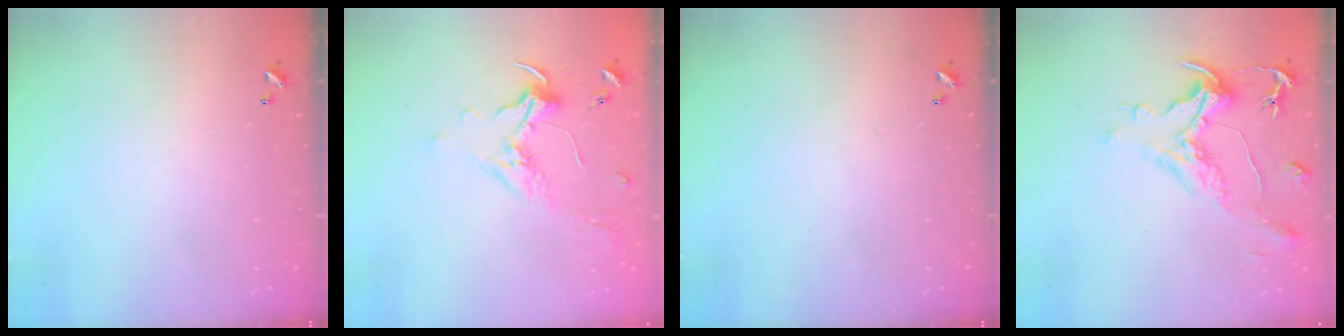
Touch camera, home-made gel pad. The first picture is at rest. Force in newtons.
{"total": 1.8, "press": 1.7, "slide": 0.7}
{"total": 0.0}
{"total": 1.6, "press": 0.1, "slide": 1.6}